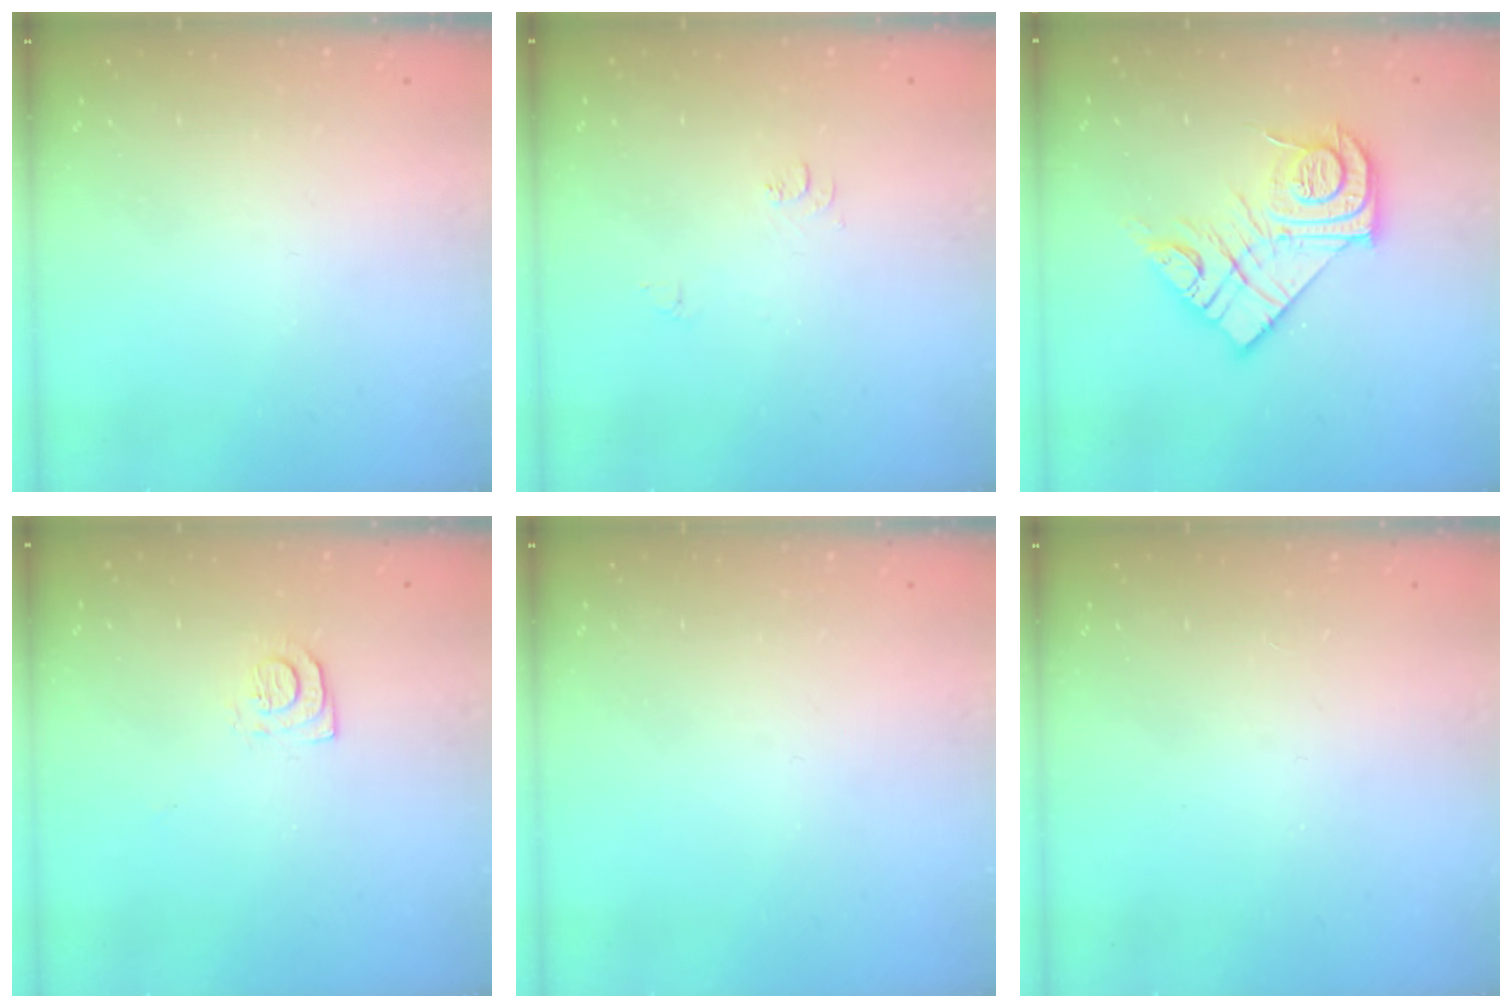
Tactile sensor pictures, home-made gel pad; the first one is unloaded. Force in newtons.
{"total": 6.6, "press": 6.6, "slide": 0.6}
{"total": 16.9, "press": 16.9, "slide": 1.5}
{"total": 6.8, "press": 6.7, "slide": 0.7}
{"total": 0.0}
{"total": 2.8, "press": 2.8, "slide": 0.4}